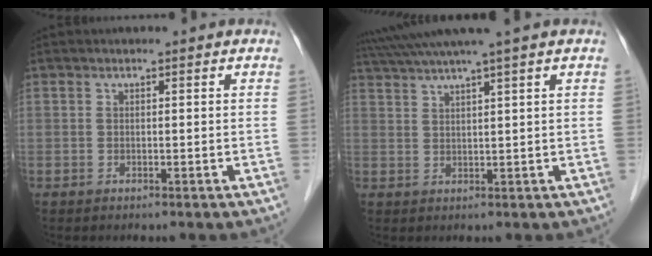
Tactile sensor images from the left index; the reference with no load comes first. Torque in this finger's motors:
{"motor_torque": [0.18, -0.51, 1.02, 0.21]}